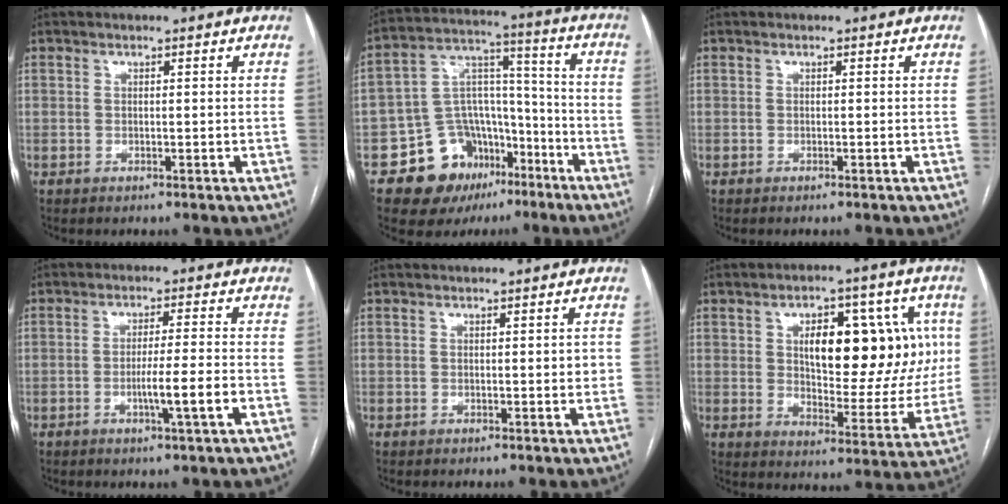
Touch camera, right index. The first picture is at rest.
{"total": 14.4, "force": [-7.9, 10.3, 6.1], "torque": [-0.094, 0.066, -0.116]}
{"total": 0.0}
{"total": 6.1, "force": [-2.1, -0.6, 5.7], "torque": [-0.093, -0.009, -0.035]}
{"total": 1.3, "force": [0.1, 0.4, 1.2], "torque": [-0.013, 0.001, 0.001]}
{"total": 17.2, "force": [4.0, 7.6, 14.9], "torque": [-0.192, 0.020, 0.066]}